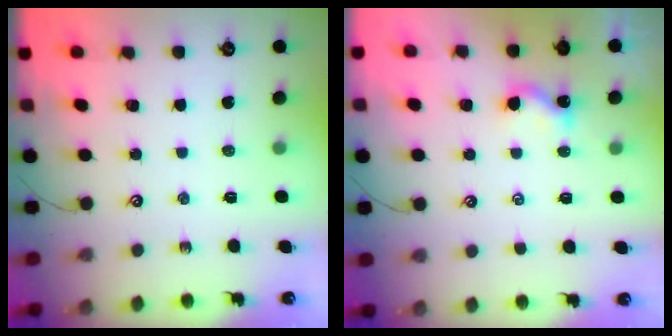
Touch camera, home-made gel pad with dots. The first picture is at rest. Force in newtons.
{"total": 1.1, "press": 1.0, "slide": 0.4}